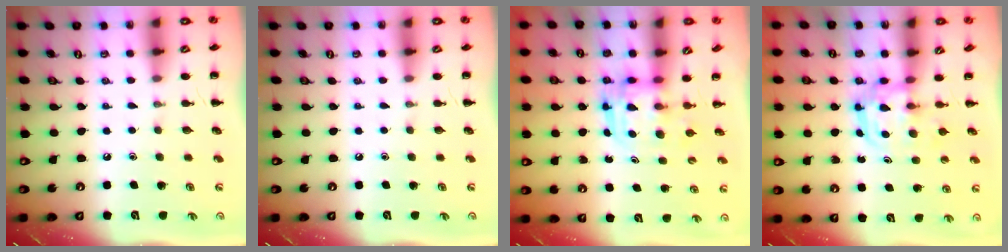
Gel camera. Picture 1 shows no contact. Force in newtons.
{"total": 0.0}
{"total": 3.0, "press": 3.0, "slide": 0.3}
{"total": 3.2, "press": 3.2, "slide": 0.4}